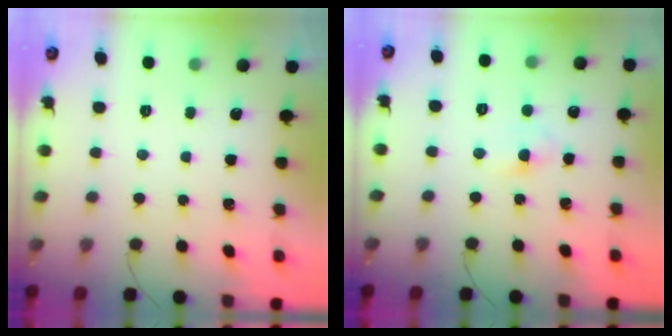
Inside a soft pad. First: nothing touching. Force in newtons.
{"total": 3.0, "press": 2.8, "slide": 1.2}